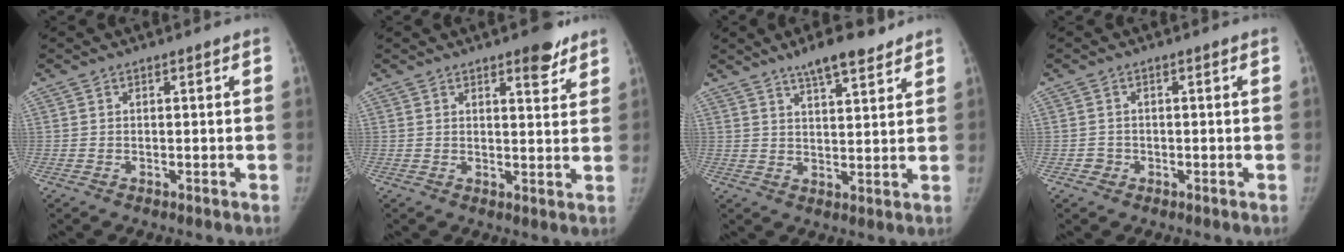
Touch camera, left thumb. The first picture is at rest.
{"total": 5.6, "force": [3.9, 1.9, 3.6], "torque": [-0.029, -0.022, 0.048]}
{"total": 8.4, "force": [6.2, 2.2, 5.1], "torque": [-0.066, -0.031, 0.098]}
{"total": 1.5, "force": [-0.8, 1.3, -0.1], "torque": [0.014, 0.007, -0.014]}